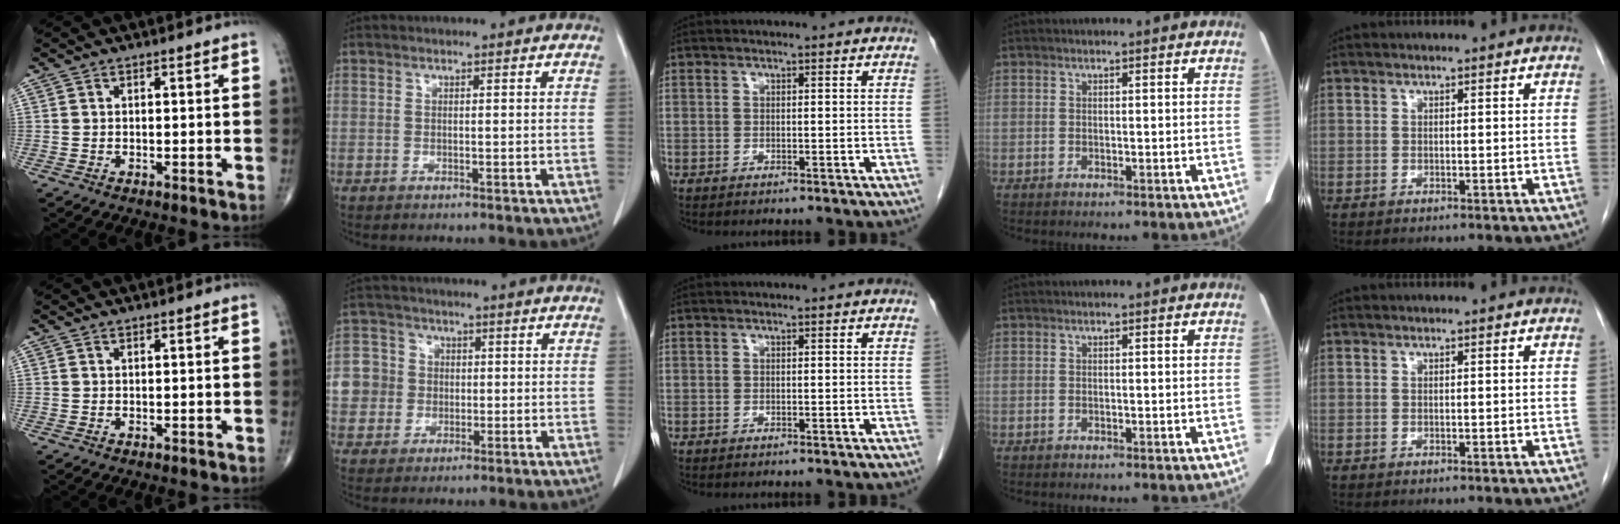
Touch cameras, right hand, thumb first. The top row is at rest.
{"index": {"total": 6.4, "force": [-0.2, 6.4, 0.7], "torque": [-0.016, 0.020, 0.000]}}